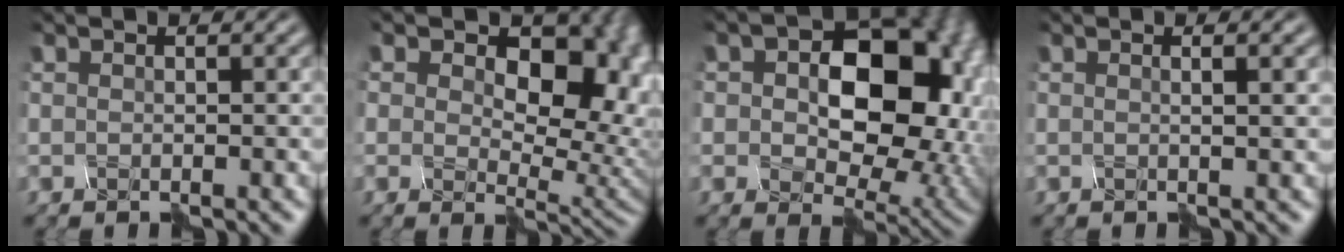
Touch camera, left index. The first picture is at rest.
{"total": 9.7, "force": [1.9, 6.6, 6.9], "torque": [-0.077, -0.009, 0.055]}
{"total": 13.1, "force": [1.2, 8.8, 9.6], "torque": [-0.123, -0.007, 0.058]}
{"total": 2.3, "force": [0.5, 0.8, 2.1], "torque": [-0.015, 0.019, -0.002]}